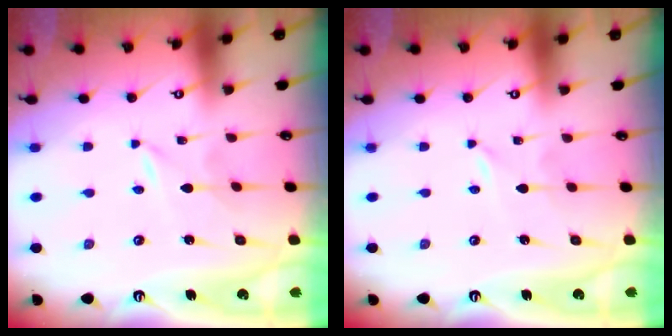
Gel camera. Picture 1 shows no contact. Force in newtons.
{"total": 0.0}